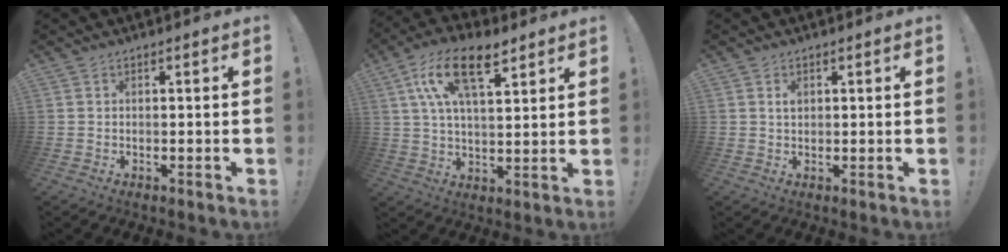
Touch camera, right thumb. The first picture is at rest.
{"total": 15.4, "force": [7.7, 6.9, 11.4], "torque": [-0.200, -0.023, 0.134]}
{"total": 1.4, "force": [0.4, 1.0, 0.9], "torque": [-0.008, -0.002, 0.006]}